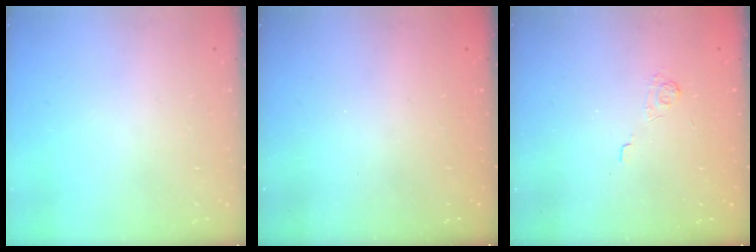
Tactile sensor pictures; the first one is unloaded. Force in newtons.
{"total": 2.4, "press": 2.2, "slide": 0.8}
{"total": 2.0, "press": 1.4, "slide": 1.4}